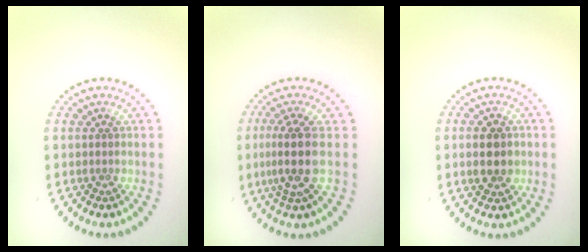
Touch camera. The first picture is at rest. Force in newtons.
{"total": 3.7, "press": 2.9, "slide": 2.4}
{"total": 3.2, "press": 3.2, "slide": 0.2}